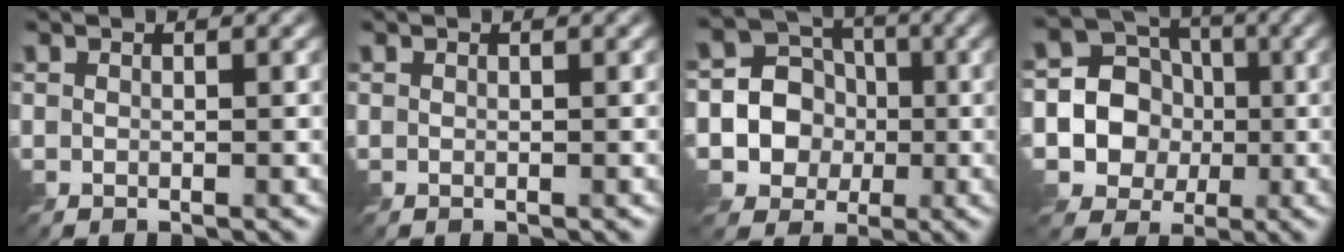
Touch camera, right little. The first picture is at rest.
{"total": 0.0}
{"total": 9.4, "force": [-1.7, 8.8, 2.7], "torque": [-0.062, 0.012, -0.053]}
{"total": 11.5, "force": [-1.8, 10.8, 3.6], "torque": [-0.097, 0.012, -0.053]}